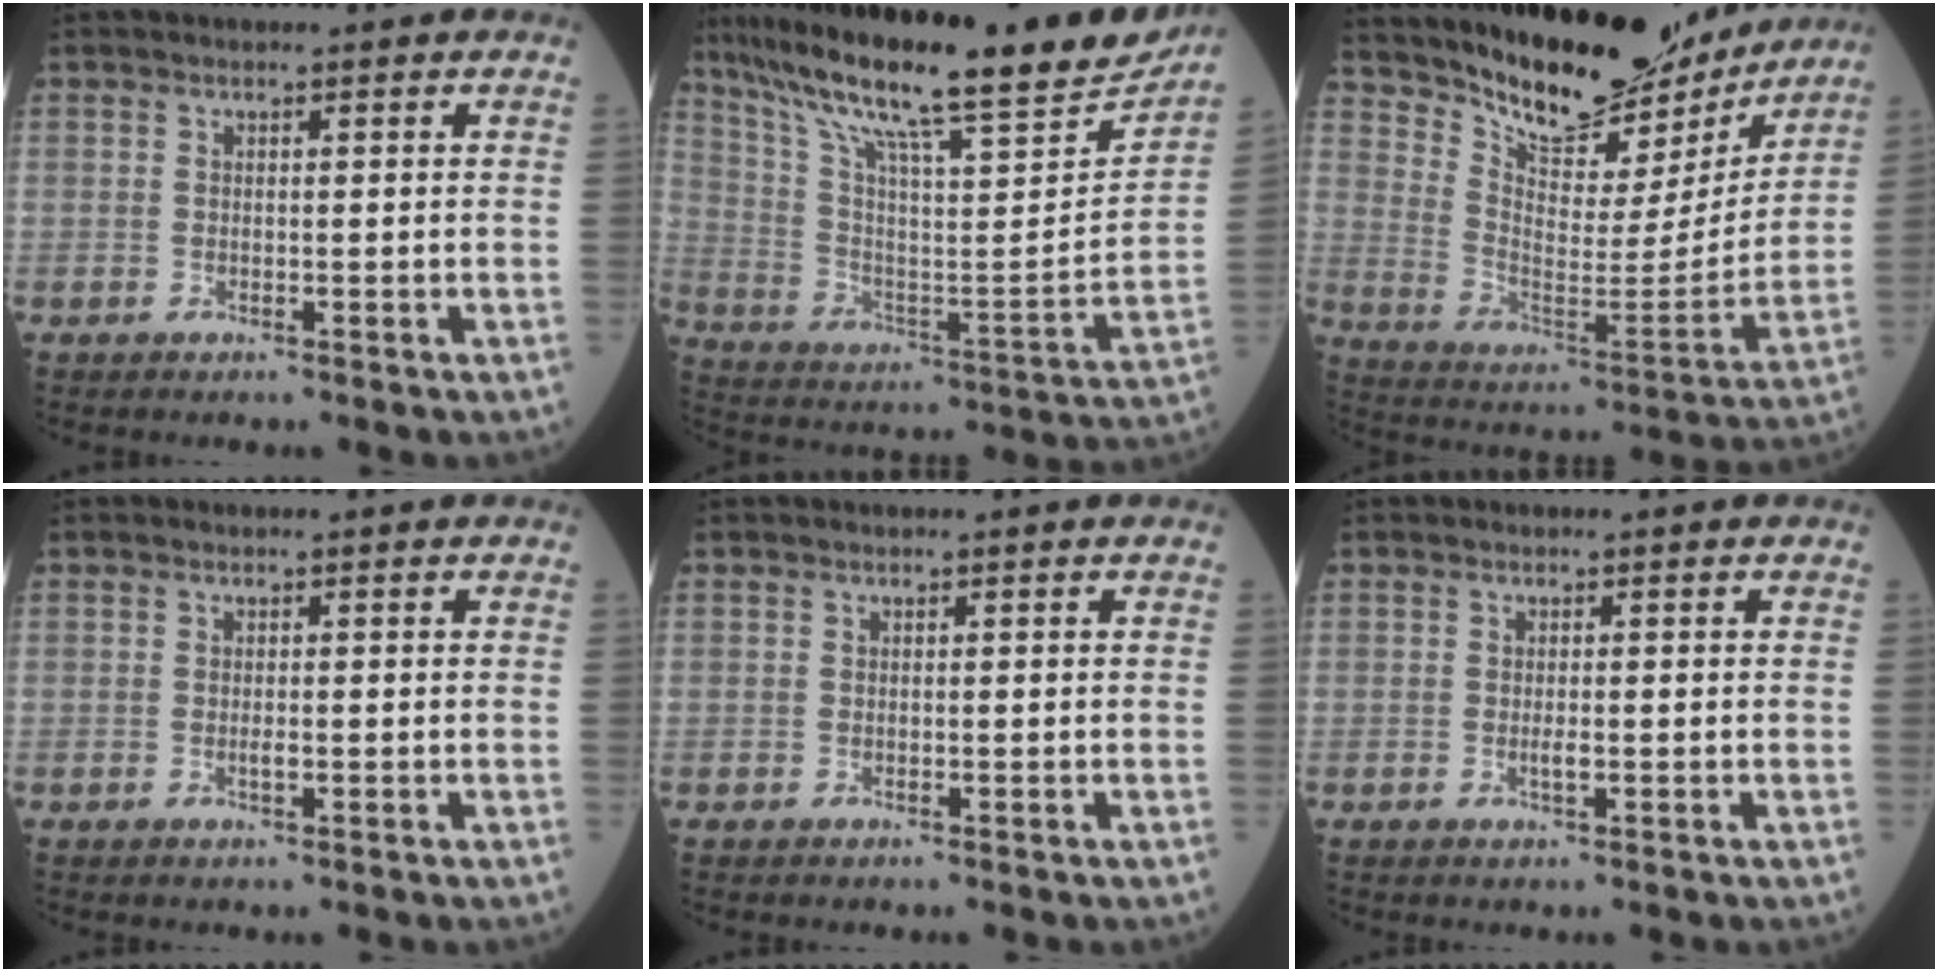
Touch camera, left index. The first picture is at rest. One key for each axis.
{"total": 27.3, "fx": 21.7, "fy": 3.3, "fz": 16.3, "tx": -0.283, "ty": -0.005, "tz": 0.325}
{"total": 17.5, "fx": 15.7, "fy": 5.2, "fz": 5.5, "tx": -0.097, "ty": -0.031, "tz": 0.244}
{"total": 0.6, "fx": -0.1, "fy": 0.2, "fz": 0.6, "tx": -0.011, "ty": -0.001, "tz": -0.002}
{"total": 0.0}
{"total": 0.9, "fx": -0.1, "fy": 0.2, "fz": 0.9, "tx": -0.019, "ty": -0.003, "tz": -0.001}